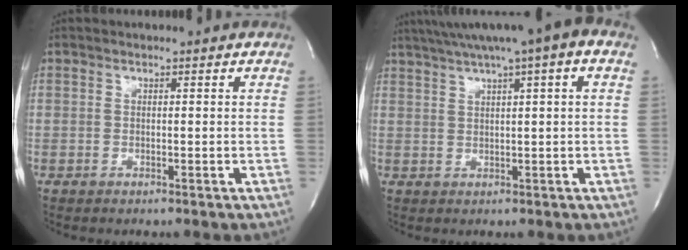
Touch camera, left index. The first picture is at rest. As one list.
[{"total": 9.8, "force": [5.7, 0.3, 8.0], "torque": [-0.133, 0.038, 0.084]}]